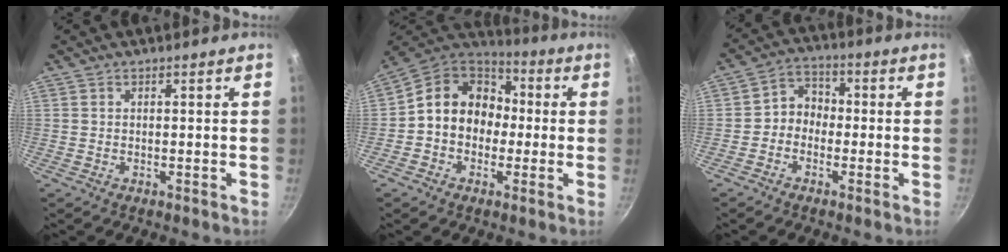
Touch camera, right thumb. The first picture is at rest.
{"total": 14.0, "force": [-0.2, 11.8, 7.6], "torque": [-0.079, 0.040, -0.023]}
{"total": 5.1, "force": [-1.3, 4.3, 2.5], "torque": [-0.013, 0.026, -0.037]}